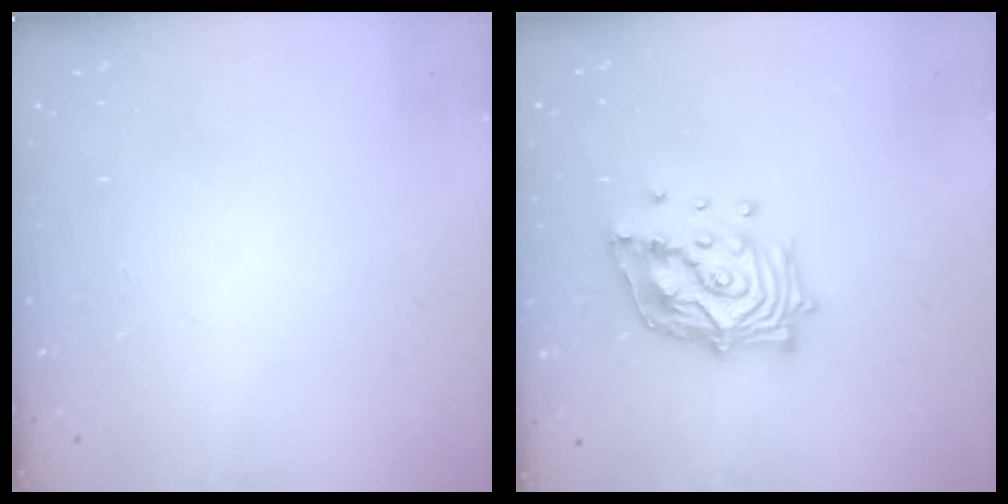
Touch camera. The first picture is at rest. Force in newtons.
{"total": 18.2, "press": 18.0, "slide": 2.7}